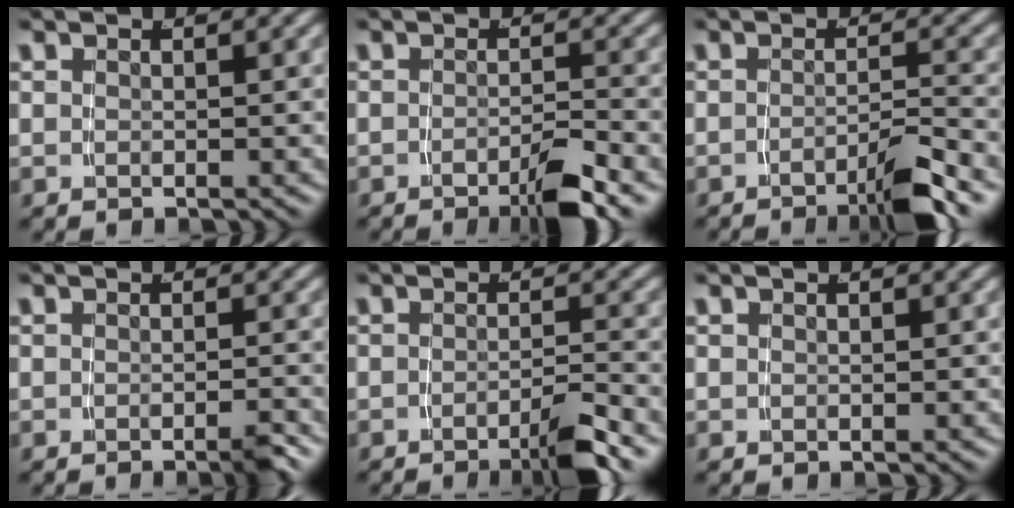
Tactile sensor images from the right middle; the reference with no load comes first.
{"total": 3.7, "force": [-2.5, 0.1, 2.8], "torque": [-0.036, 0.000, -0.045]}
{"total": 4.5, "force": [-3.0, 0.0, 3.3], "torque": [-0.039, 0.001, -0.056]}
{"total": 1.6, "force": [-1.2, -0.1, 1.1], "torque": [-0.010, 0.009, -0.028]}
{"total": 3.9, "force": [-2.7, 0.0, 2.9], "torque": [-0.036, 0.000, -0.049]}
{"total": 0.0}